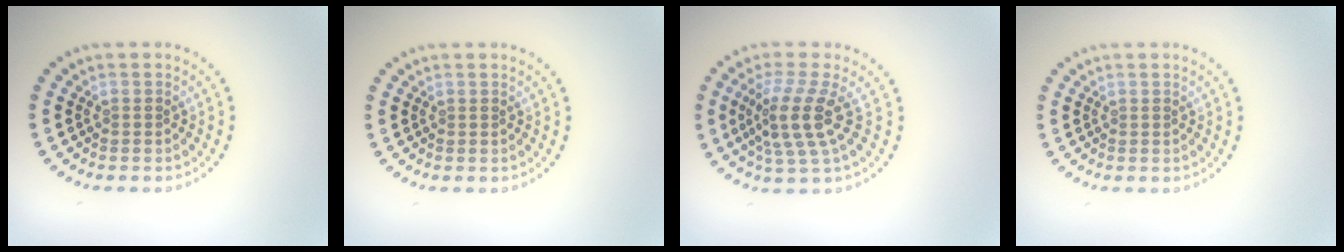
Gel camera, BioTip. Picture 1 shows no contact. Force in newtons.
{"total": 0.0}
{"total": 4.0, "press": 3.1, "slide": 2.6}
{"total": 0.0}